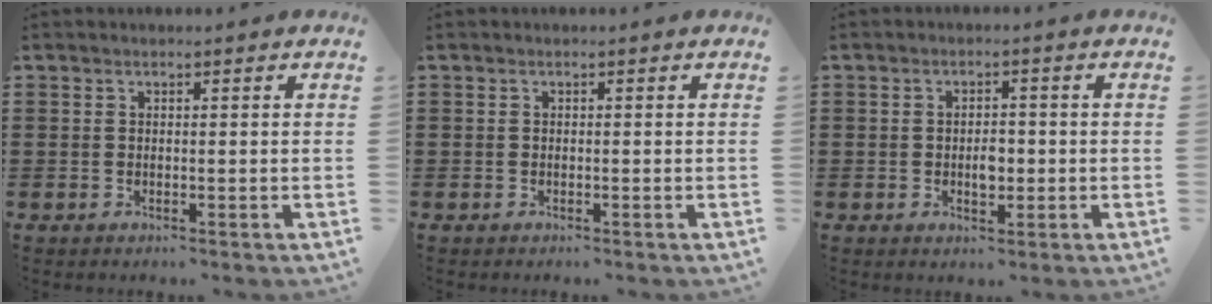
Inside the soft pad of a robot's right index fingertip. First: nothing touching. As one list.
[{"total": 0.0}, {"total": 2.7, "force": [-0.3, 1.3, 2.4], "torque": [-0.036, -0.001, -0.007]}]